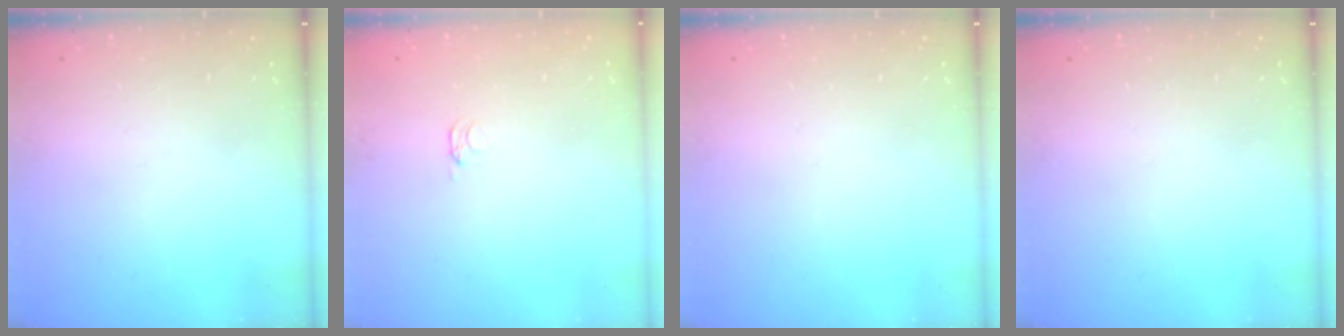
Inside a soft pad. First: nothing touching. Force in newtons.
{"total": 1.6, "press": 1.6, "slide": 0.4}
{"total": 0.0}
{"total": 0.0}